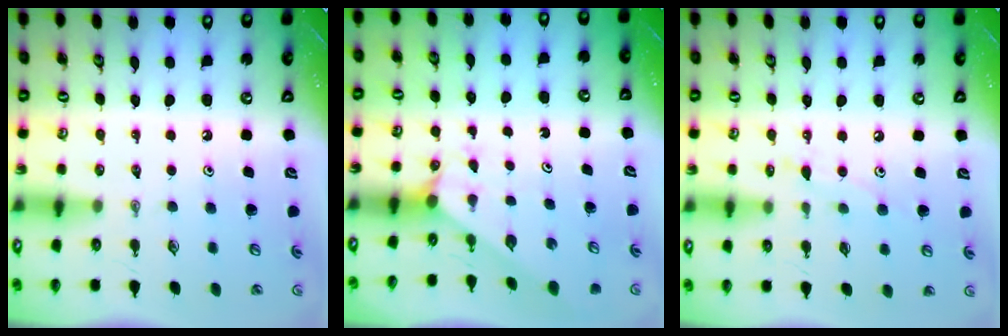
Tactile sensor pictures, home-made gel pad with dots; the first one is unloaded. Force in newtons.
{"total": 3.7, "press": 3.6, "slide": 0.4}
{"total": 6.9, "press": 6.9, "slide": 0.4}